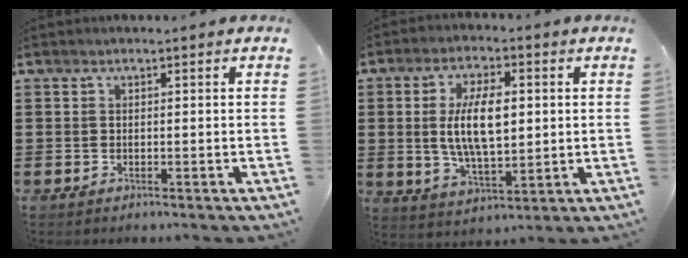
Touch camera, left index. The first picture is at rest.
{"total": 10.0, "force": [1.1, 4.2, 9.0], "torque": [-0.183, 0.004, 0.012]}